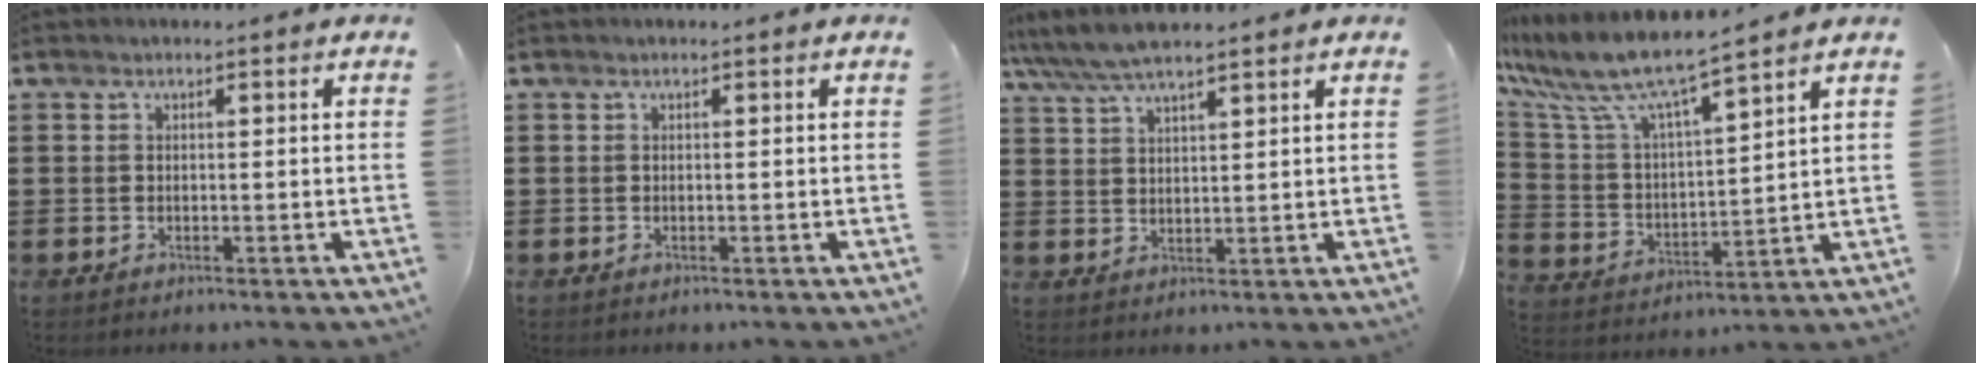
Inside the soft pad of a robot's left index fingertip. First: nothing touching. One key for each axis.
{"total": 0.0}
{"total": 5.4, "fx": 4.6, "fy": 1.0, "fz": 2.5, "tx": -0.062, "ty": -0.009, "tz": 0.085}
{"total": 7.9, "fx": 6.7, "fy": 0.7, "fz": 4.2, "tx": -0.112, "ty": -0.043, "tz": 0.110}